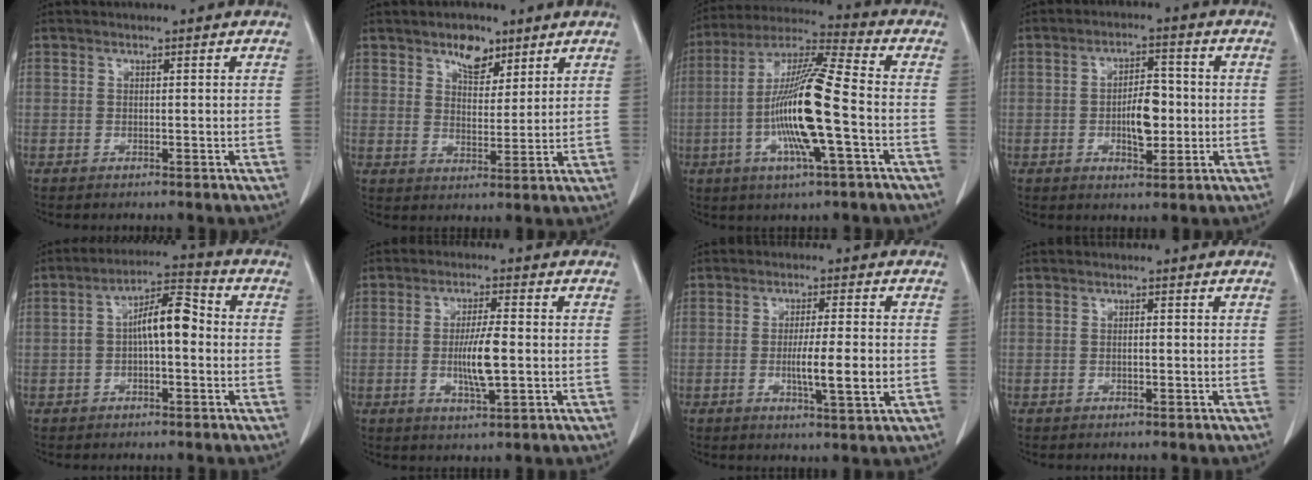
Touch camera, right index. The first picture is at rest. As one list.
[{"total": 5.7, "force": [3.8, 3.0, 2.9], "torque": [-0.043, 0.003, 0.067]}, {"total": 15.8, "force": [-3.1, 0.6, 15.5], "torque": [-0.302, -0.002, -0.065]}, {"total": 6.4, "force": [-0.7, 2.7, 5.8], "torque": [-0.099, 0.007, -0.008]}, {"total": 7.6, "force": [-0.2, 2.6, 7.2], "torque": [-0.126, 0.034, -0.006]}, {"total": 6.6, "force": [-0.8, 0.9, 6.5], "torque": [-0.122, -0.007, -0.012]}, {"total": 7.1, "force": [-1.1, 0.2, 7.0], "torque": [-0.116, -0.012, -0.019]}, {"total": 0.7, "force": [-0.1, 0.2, 0.7], "torque": [-0.013, 0.002, 0.000]}]